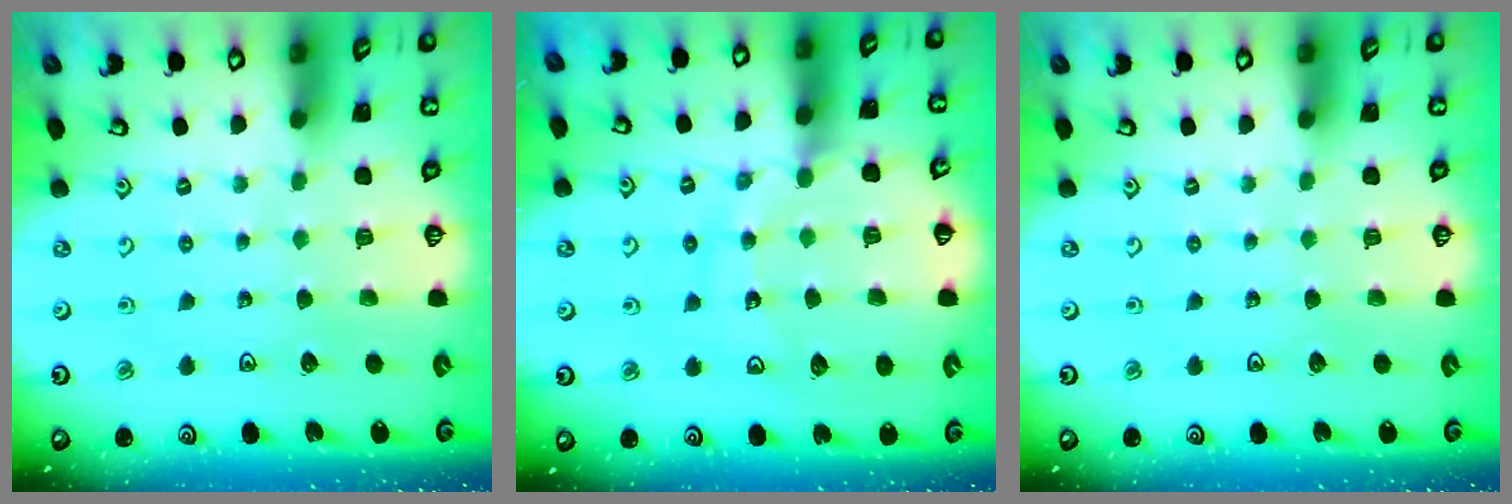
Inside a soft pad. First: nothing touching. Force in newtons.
{"total": 12.4, "press": 12.4, "slide": 1.4}
{"total": 0.0}